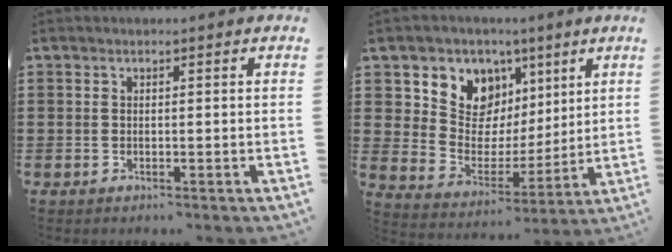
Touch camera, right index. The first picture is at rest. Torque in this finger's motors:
{"motor_torque": [0.65, 0.00, 0.48, 0.11]}